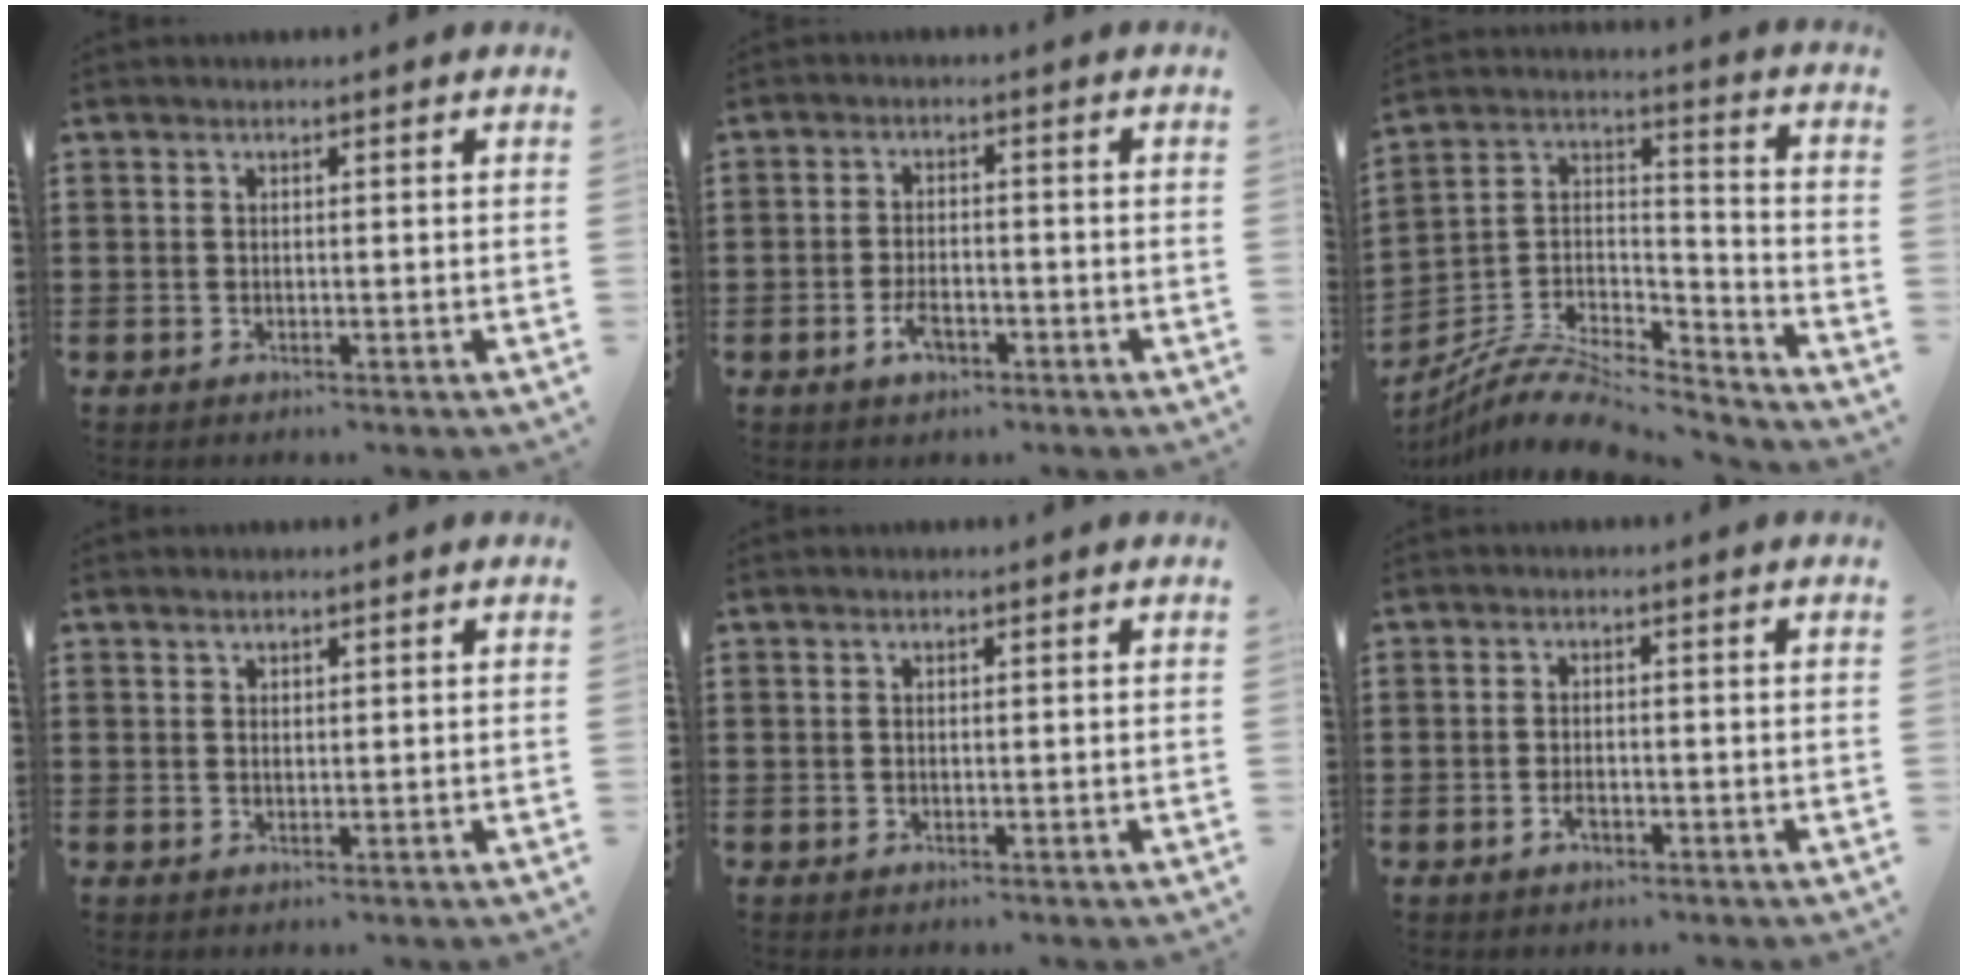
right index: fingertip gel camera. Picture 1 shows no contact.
{"total": 3.2, "force": [-1.7, 1.5, 2.3], "torque": [-0.047, 0.000, -0.034]}
{"total": 8.6, "force": [-7.0, 3.2, 3.8], "torque": [-0.081, 0.010, -0.138]}
{"total": 0.9, "force": [0.7, 0.4, 0.3], "torque": [-0.006, 0.001, 0.013]}
{"total": 0.0}
{"total": 1.7, "force": [-1.0, 0.8, 1.2], "torque": [-0.023, -0.001, -0.017]}